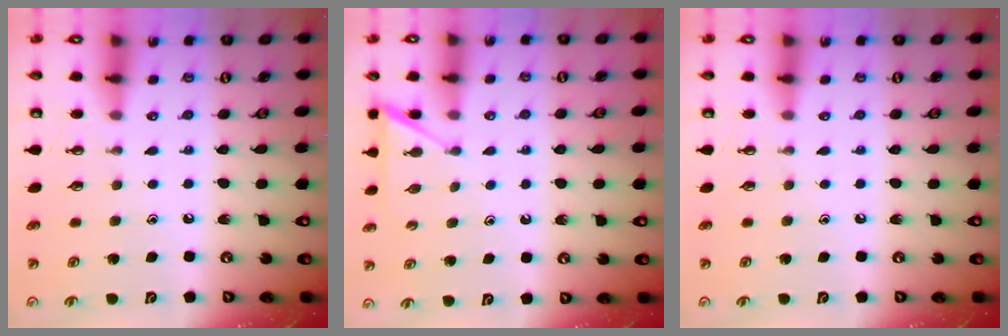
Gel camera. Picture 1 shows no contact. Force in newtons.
{"total": 4.6, "press": 4.6, "slide": 0.5}
{"total": 0.0}